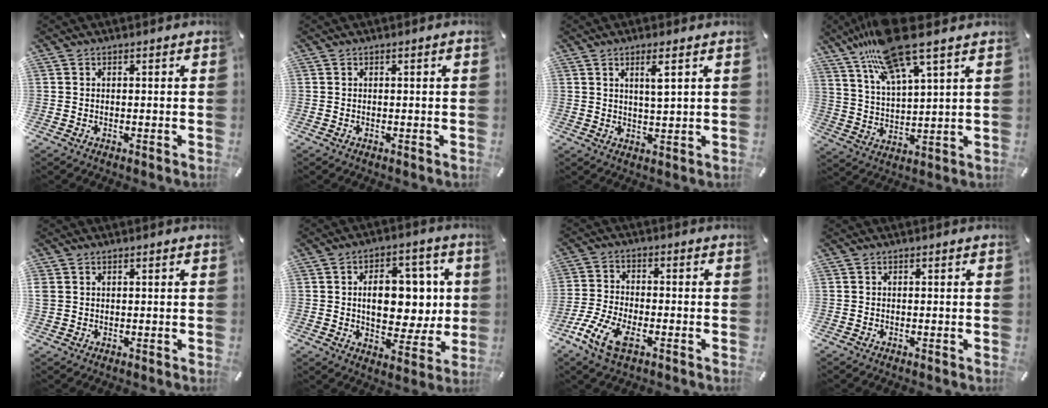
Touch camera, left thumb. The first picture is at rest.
{"total": 0.6, "force": [0.1, 0.0, 0.6], "torque": [-0.011, 0.002, 0.001]}
{"total": 4.4, "force": [2.2, 0.3, 3.8], "torque": [-0.072, -0.004, 0.032]}
{"total": 15.1, "force": [11.3, 3.1, 9.6], "torque": [-0.199, -0.041, 0.195]}
{"total": 1.3, "force": [0.8, 1.0, 0.2], "torque": [-0.007, 0.000, 0.015]}
{"total": 13.5, "force": [2.0, 9.1, 9.7], "torque": [-0.133, -0.002, 0.036]}
{"total": 8.3, "force": [-4.3, 3.7, 6.0], "torque": [-0.145, 0.000, -0.083]}
{"total": 0.0}